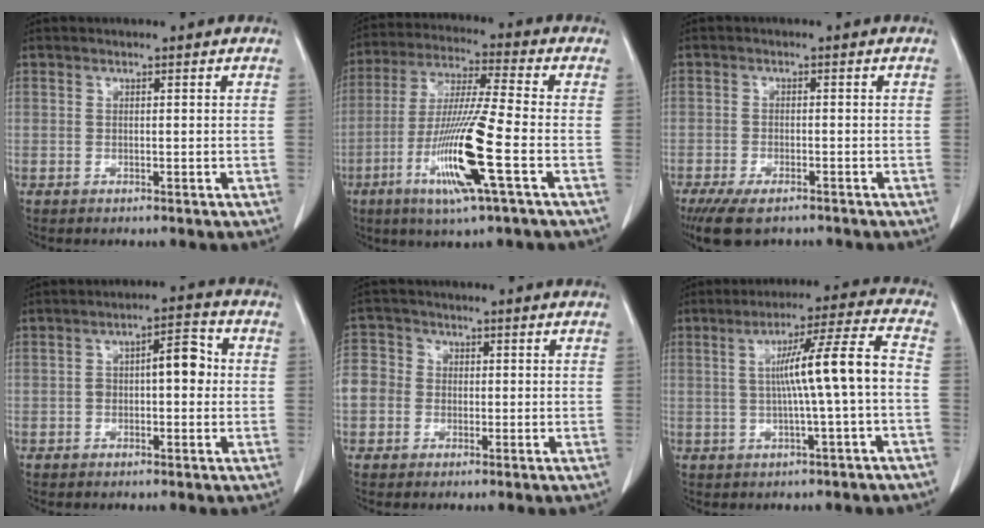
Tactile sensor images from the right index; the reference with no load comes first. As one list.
[{"total": 14.6, "force": [-5.1, -0.4, 13.6], "torque": [-0.278, -0.022, -0.100]}, {"total": 7.1, "force": [-5.4, 2.3, 4.0], "torque": [-0.068, -0.013, -0.084]}, {"total": 6.1, "force": [0.2, 2.4, 5.6], "torque": [-0.087, 0.032, 0.001]}, {"total": 13.2, "force": [-0.7, 12.4, 4.4], "torque": [-0.165, 0.051, -0.010]}, {"total": 10.1, "force": [-0.5, -0.8, 10.1], "torque": [-0.163, 0.018, -0.005]}]